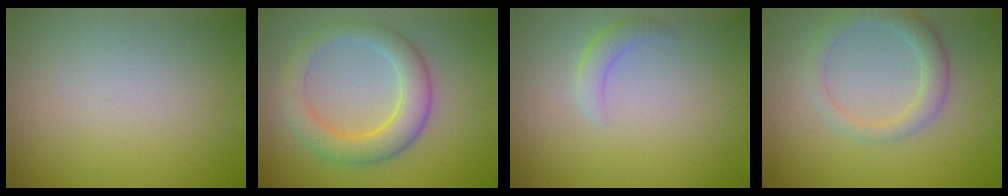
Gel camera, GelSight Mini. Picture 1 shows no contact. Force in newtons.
{"total": 5.0, "press": 5.0, "slide": 0.1}
{"total": 1.7, "press": 1.7, "slide": 0.1}
{"total": 3.1, "press": 3.1, "slide": 0.2}